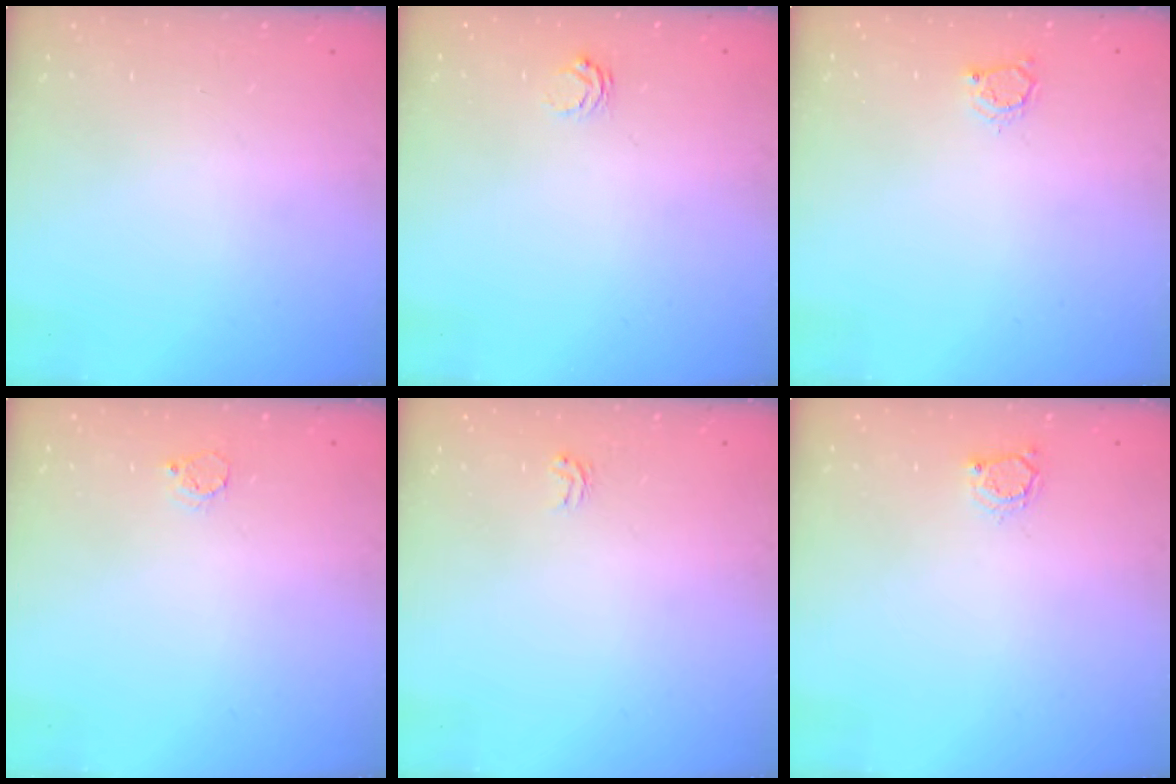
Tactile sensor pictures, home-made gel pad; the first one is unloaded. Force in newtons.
{"total": 2.5, "press": 2.5, "slide": 0.2}
{"total": 3.1, "press": 3.1, "slide": 0.4}
{"total": 3.2, "press": 3.2, "slide": 0.1}
{"total": 1.9, "press": 1.9, "slide": 0.1}
{"total": 3.2, "press": 3.2, "slide": 0.3}